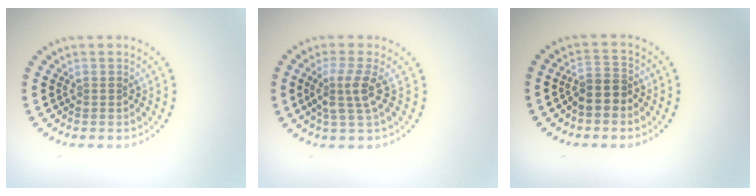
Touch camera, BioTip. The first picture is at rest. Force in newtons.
{"total": 2.9, "press": 2.2, "slide": 1.8}
{"total": 2.6, "press": 2.3, "slide": 1.2}